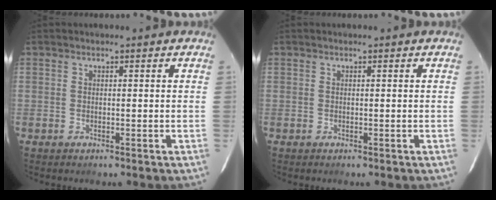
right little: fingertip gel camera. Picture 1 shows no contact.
{"total": 0.0}